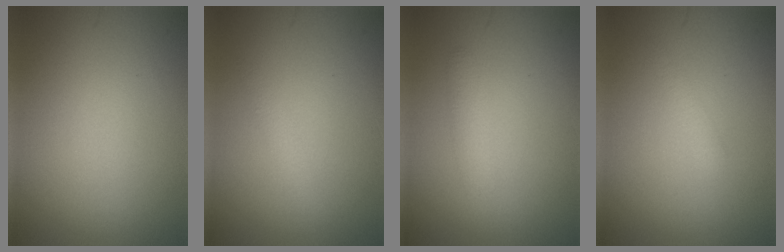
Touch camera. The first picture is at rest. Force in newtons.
{"total": 0.9, "press": 0.9, "slide": 0.1}
{"total": 1.6, "press": 1.6, "slide": 0.0}
{"total": 0.9, "press": 0.9, "slide": 0.0}